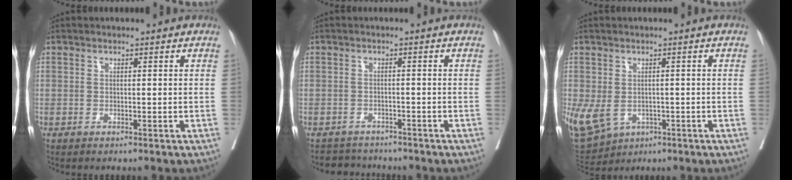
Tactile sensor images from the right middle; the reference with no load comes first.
{"total": 3.5, "force": [-3.2, 1.1, -0.8], "torque": [0.016, -0.001, -0.054]}
{"total": 15.1, "force": [-4.9, 11.9, 7.9], "torque": [-0.217, -0.008, -0.060]}